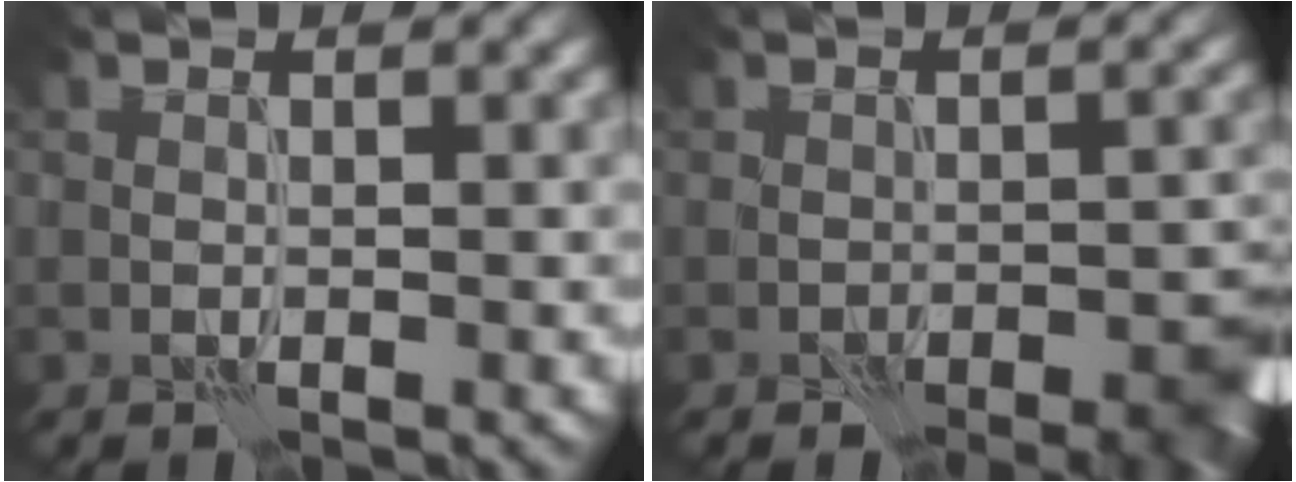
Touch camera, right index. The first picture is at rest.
{"total": 3.8, "force": [-2.2, 2.0, 2.4], "torque": [-0.019, -0.008, -0.024]}